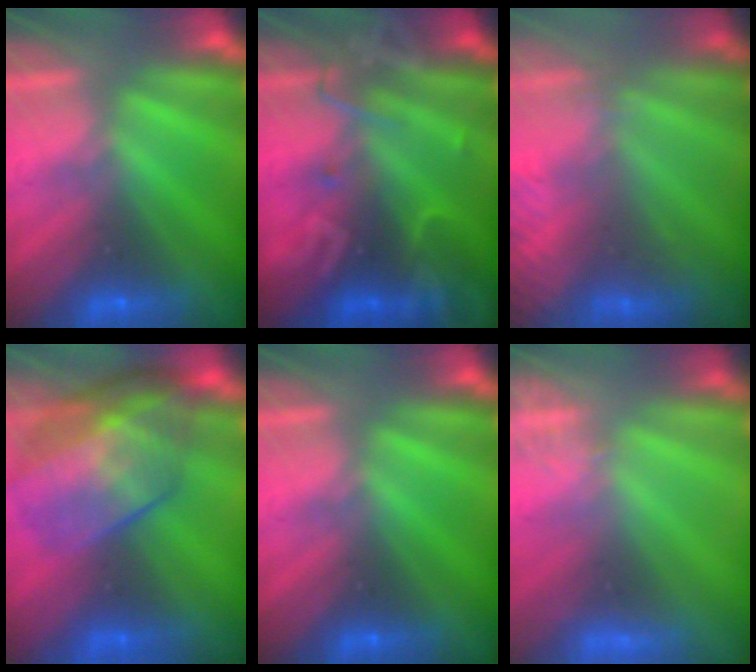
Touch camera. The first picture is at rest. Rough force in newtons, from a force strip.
{"total": 2.7}
{"total": 3.0}
{"total": 7.5}
{"total": 0.0}
{"total": 2.4}